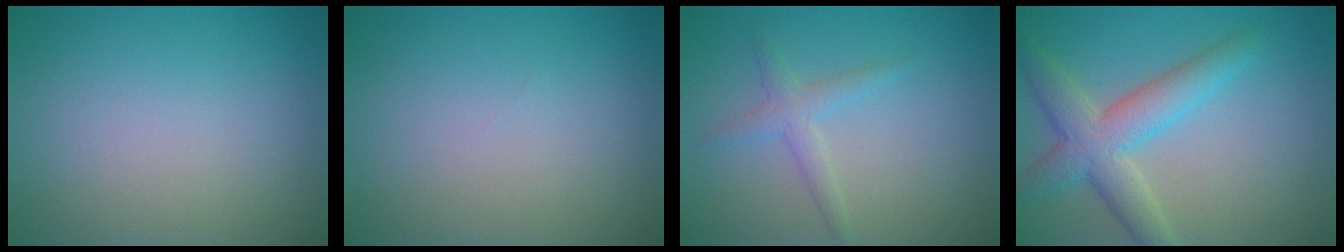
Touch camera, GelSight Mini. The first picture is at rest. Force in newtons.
{"total": 0.0}
{"total": 1.9, "press": 1.9, "slide": 0.1}
{"total": 5.5, "press": 5.4, "slide": 0.3}